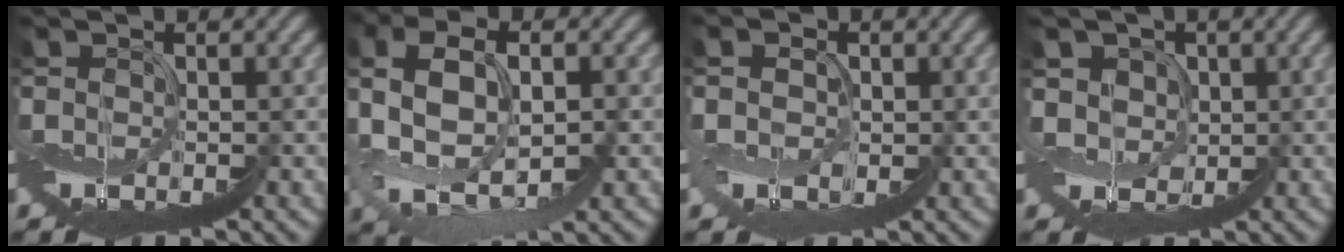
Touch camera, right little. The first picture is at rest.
{"total": 5.6, "force": [-0.1, 3.0, 4.7], "torque": [-0.130, 0.017, -0.007]}
{"total": 2.4, "force": [1.4, 1.8, 0.9], "torque": [-0.011, 0.011, 0.010]}
{"total": 2.9, "force": [2.5, 1.2, -0.8], "torque": [0.008, 0.024, 0.017]}